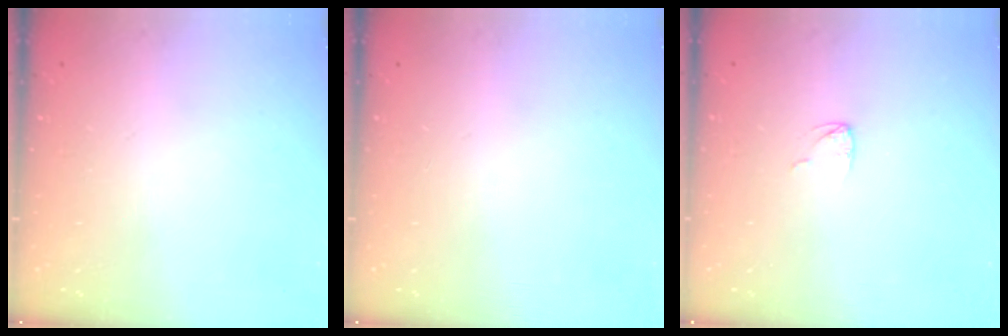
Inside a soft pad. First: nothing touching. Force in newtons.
{"total": 0.0}
{"total": 2.9, "press": 2.9, "slide": 0.2}